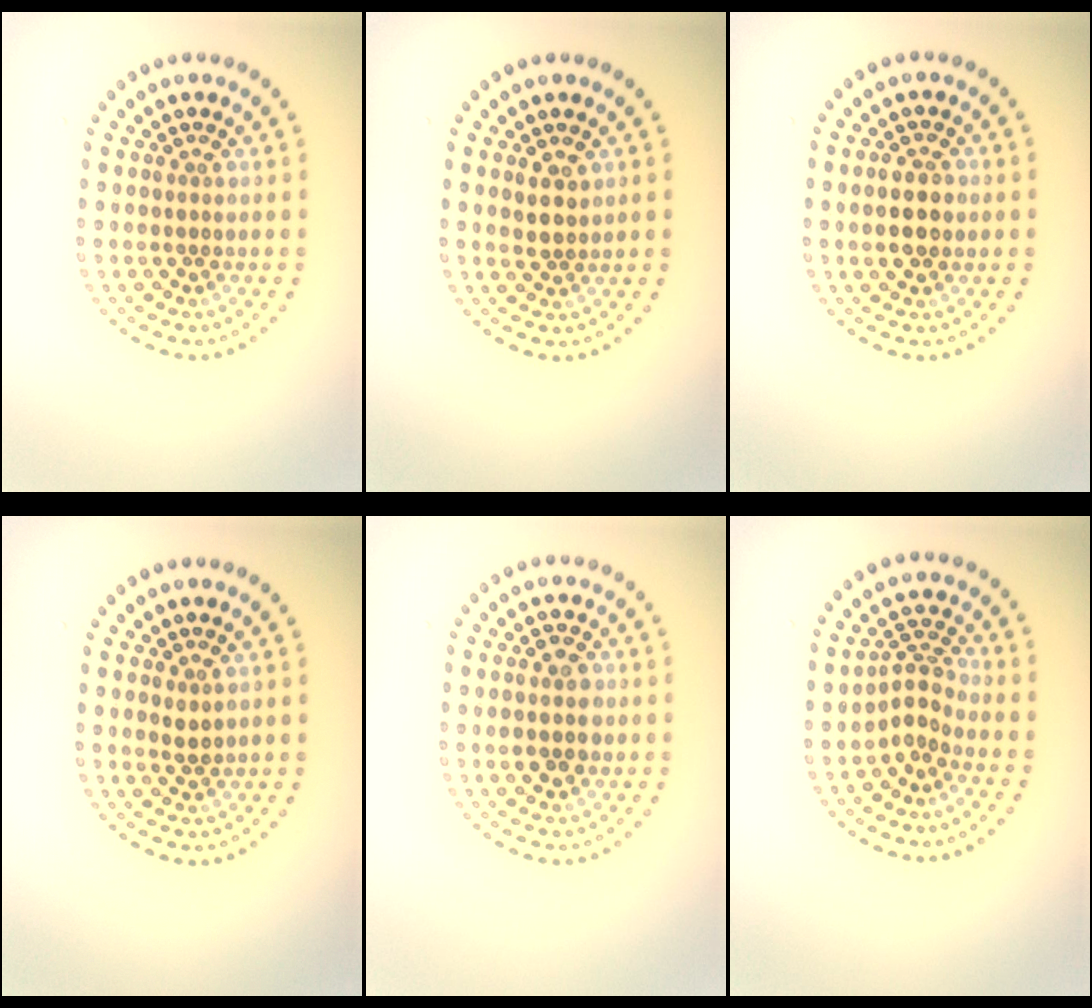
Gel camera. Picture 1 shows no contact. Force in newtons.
{"total": 1.7, "press": 1.5, "slide": 0.8}
{"total": 2.7, "press": 2.7, "slide": 0.1}
{"total": 0.8, "press": 0.8, "slide": 0.2}
{"total": 2.5, "press": 2.4, "slide": 0.2}
{"total": 2.4, "press": 1.5, "slide": 1.9}